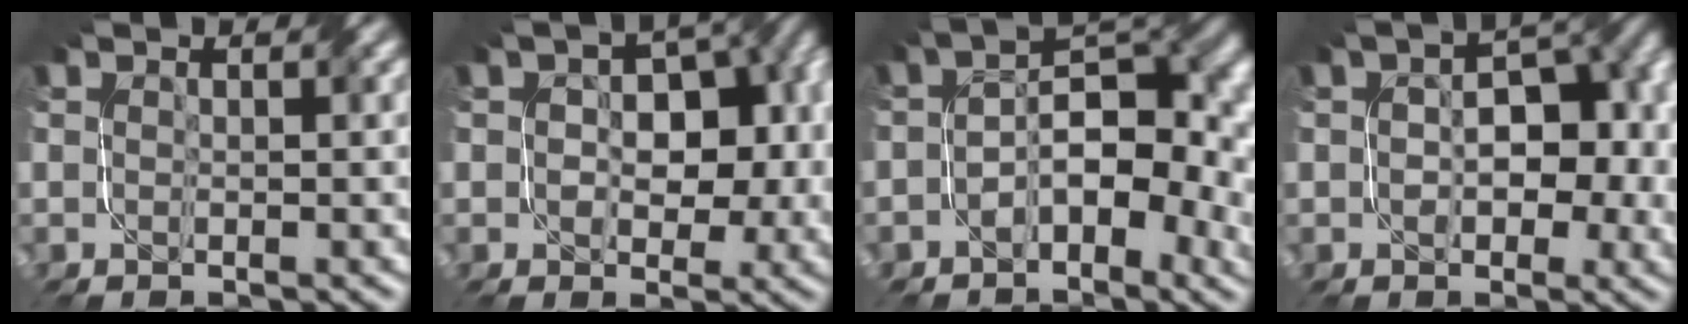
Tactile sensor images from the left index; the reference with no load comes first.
{"total": 8.3, "force": [-0.3, 5.2, 6.5], "torque": [-0.068, 0.012, -0.001]}
{"total": 8.0, "force": [-1.7, 4.1, 6.6], "torque": [-0.090, 0.011, -0.033]}
{"total": 7.0, "force": [-0.5, 4.3, 5.5], "torque": [-0.058, 0.016, -0.005]}